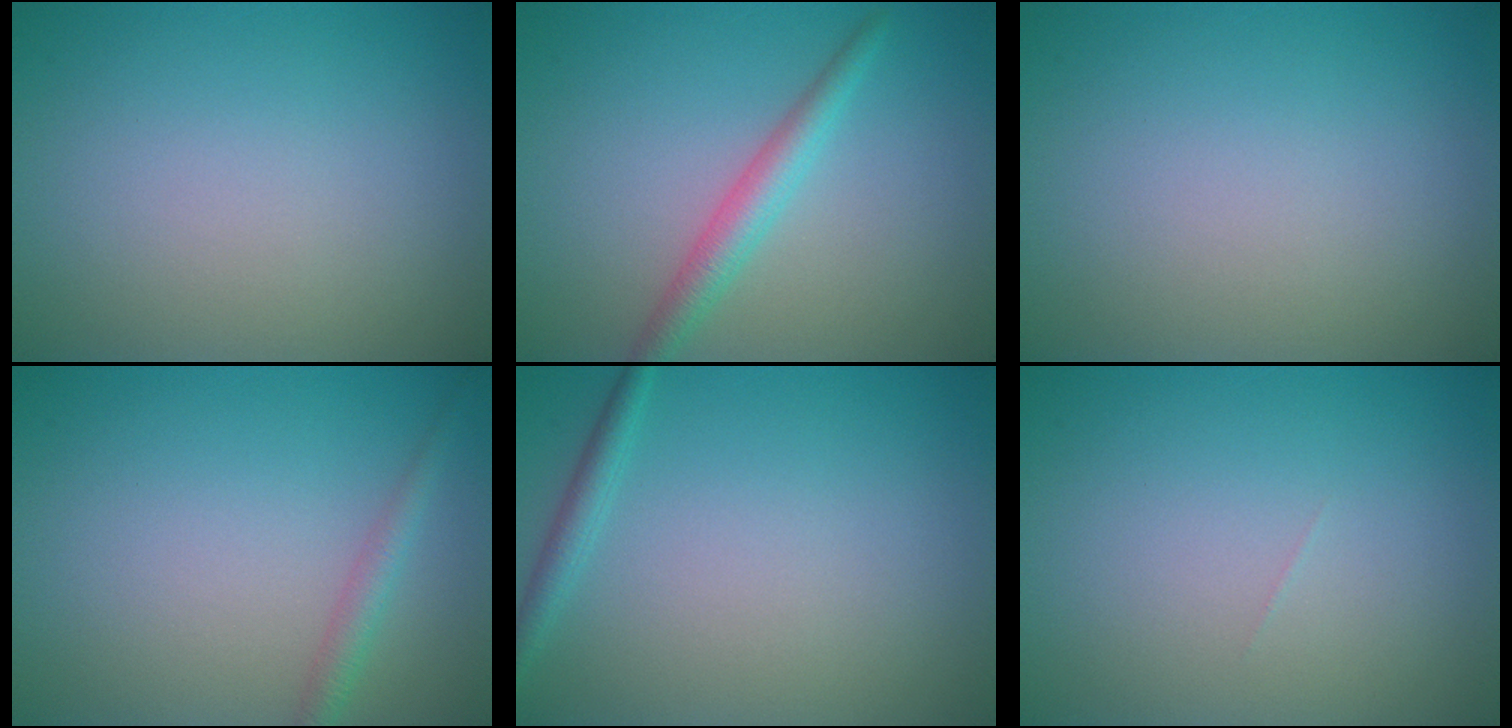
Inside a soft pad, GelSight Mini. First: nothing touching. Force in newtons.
{"total": 2.7, "press": 2.7, "slide": 0.1}
{"total": 0.0}
{"total": 1.7, "press": 1.7, "slide": 0.1}
{"total": 1.5, "press": 1.4, "slide": 0.1}
{"total": 0.0}